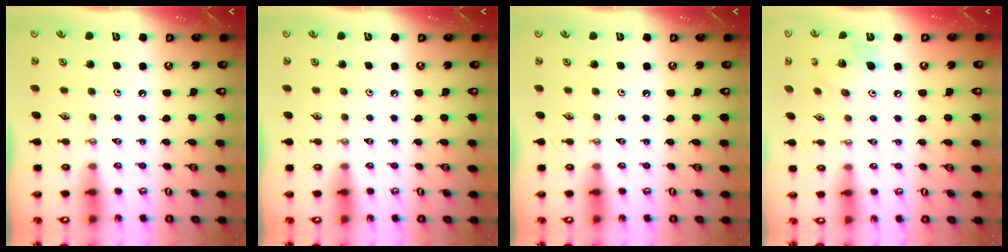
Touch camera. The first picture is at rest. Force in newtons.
{"total": 0.0}
{"total": 0.0}
{"total": 11.6, "press": 11.3, "slide": 2.9}